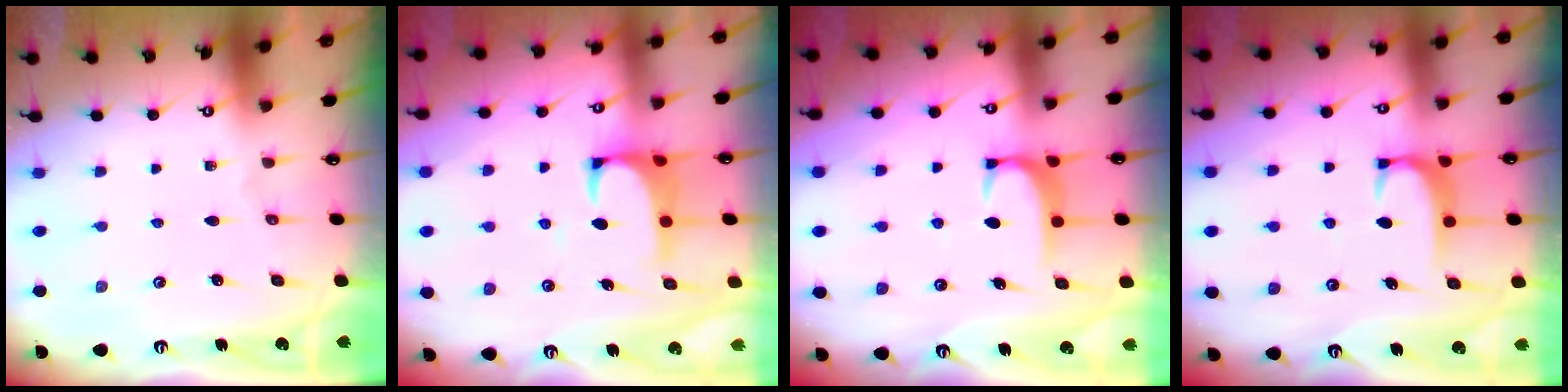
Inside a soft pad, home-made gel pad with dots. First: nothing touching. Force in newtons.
{"total": 1.6, "press": 1.4, "slide": 0.7}
{"total": 1.8, "press": 1.7, "slide": 0.5}
{"total": 1.7, "press": 1.6, "slide": 0.6}